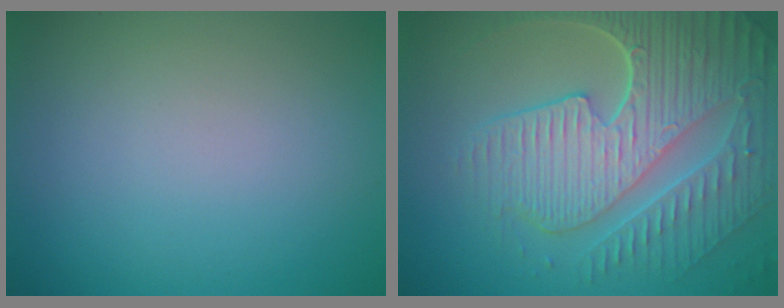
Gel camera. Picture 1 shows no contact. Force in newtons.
{"total": 9.4, "press": 6.4, "slide": 6.9}